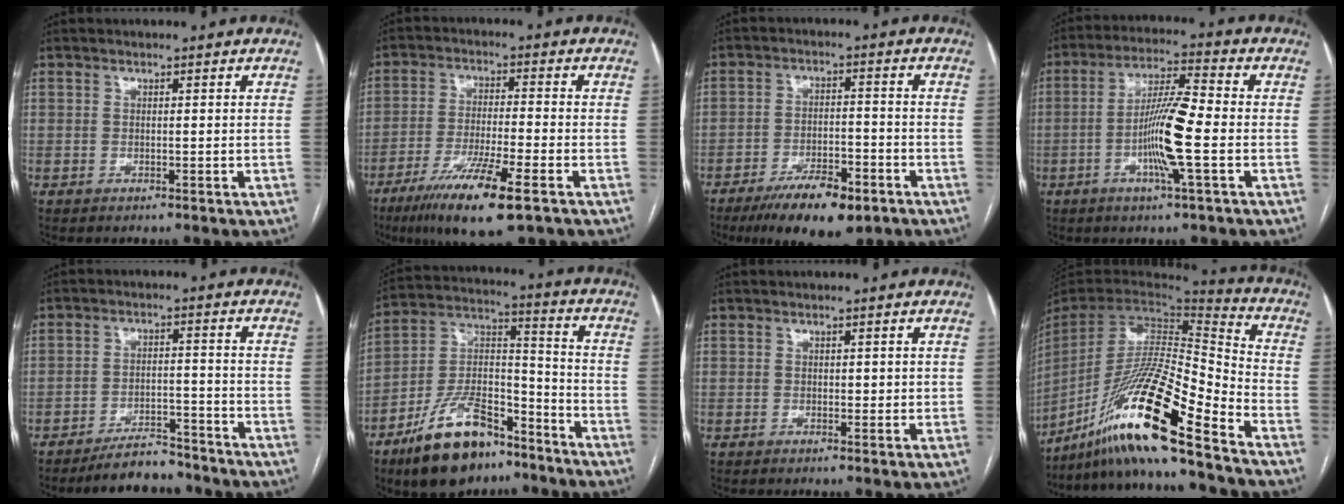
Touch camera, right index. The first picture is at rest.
{"total": 12.2, "force": [-7.0, 0.8, 9.9], "torque": [-0.184, -0.030, -0.120]}
{"total": 10.7, "force": [-6.9, 3.3, 7.5], "torque": [-0.123, -0.009, -0.111]}
{"total": 10.3, "force": [-2.5, 0.1, 10.0], "torque": [-0.192, 0.000, -0.054]}
{"total": 6.6, "force": [-6.1, 2.0, 1.6], "torque": [-0.023, 0.001, -0.099]}
{"total": 17.0, "force": [-11.7, 7.2, 10.0], "torque": [-0.191, 0.025, -0.203]}
{"total": 1.6, "force": [0.2, 0.9, 1.3], "torque": [-0.013, 0.001, 0.003]}
{"total": 21.6, "force": [-15.2, 0.2, 15.3], "torque": [-0.311, -0.026, -0.283]}